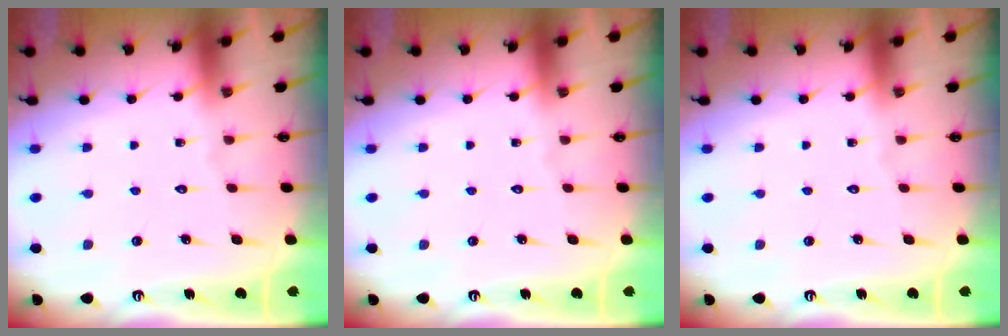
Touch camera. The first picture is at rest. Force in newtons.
{"total": 0.0}
{"total": 0.0}